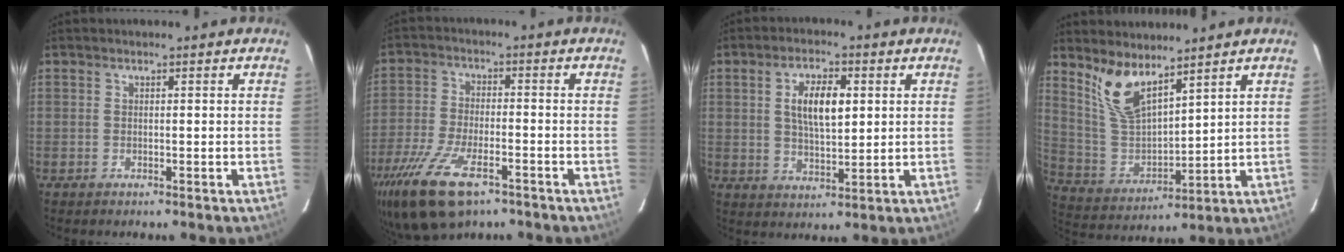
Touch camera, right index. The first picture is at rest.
{"total": 16.0, "force": [-10.0, 6.5, 10.6], "torque": [-0.241, -0.044, -0.185]}
{"total": 8.1, "force": [1.9, 3.4, 7.1], "torque": [-0.129, 0.007, 0.038]}
{"total": 10.5, "force": [7.5, 3.8, 6.3], "torque": [-0.129, -0.005, 0.164]}